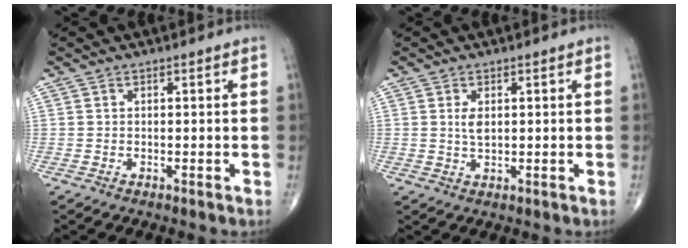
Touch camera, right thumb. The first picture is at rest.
{"total": 2.4, "force": [0.6, 1.2, 2.0], "torque": [-0.037, -0.007, 0.014]}